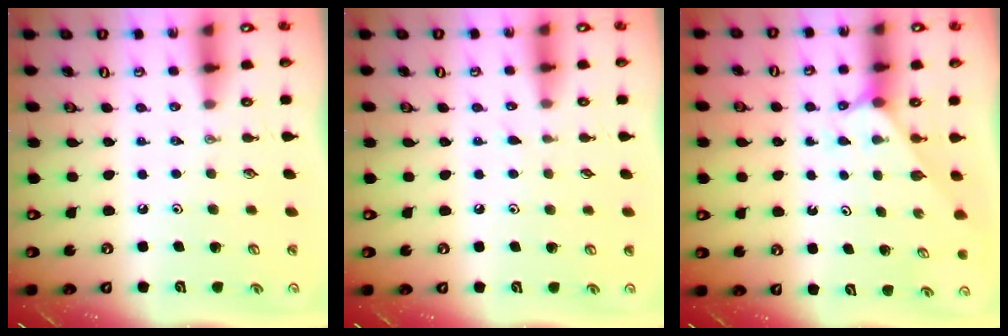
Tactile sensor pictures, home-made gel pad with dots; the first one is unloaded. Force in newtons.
{"total": 4.3, "press": 4.2, "slide": 0.5}
{"total": 2.9, "press": 2.9, "slide": 0.4}